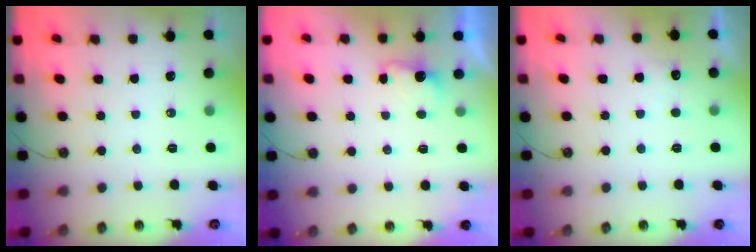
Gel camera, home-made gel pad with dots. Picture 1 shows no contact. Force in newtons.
{"total": 2.7, "press": 2.5, "slide": 0.9}
{"total": 4.2, "press": 4.0, "slide": 1.2}